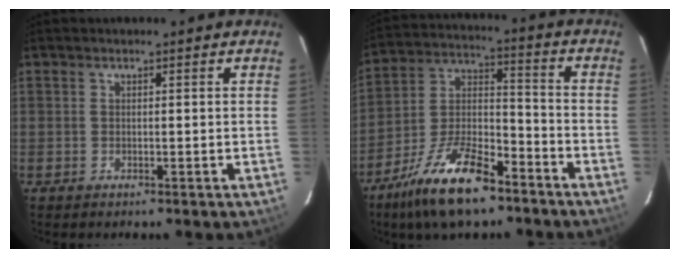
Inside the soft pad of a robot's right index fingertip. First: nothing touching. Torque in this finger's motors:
{"motor_torque": [1.00, -1.14, 0.82, 0.20]}